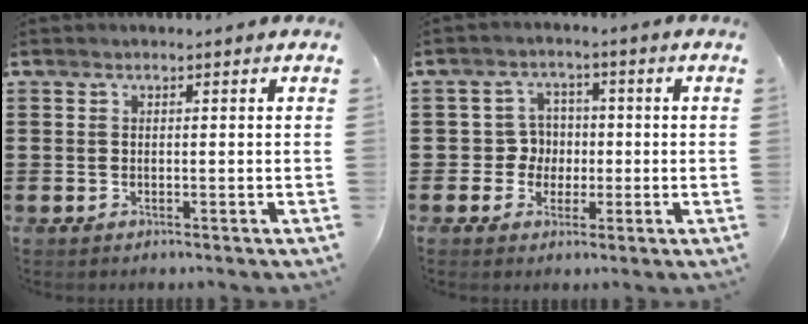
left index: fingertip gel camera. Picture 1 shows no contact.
{"total": 4.5, "force": [-0.4, 4.4, 1.1], "torque": [-0.039, 0.012, -0.011]}